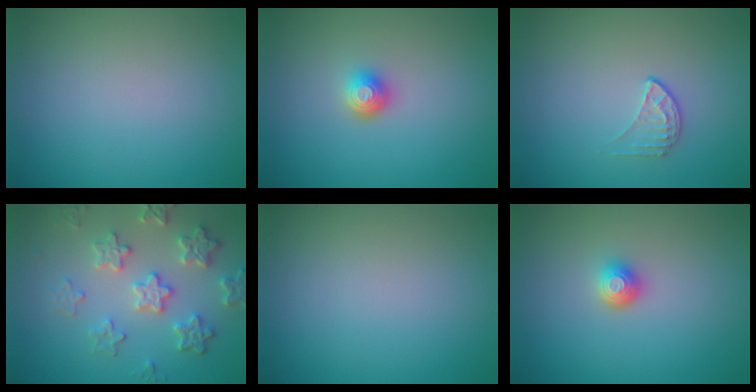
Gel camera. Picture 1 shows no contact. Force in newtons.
{"total": 1.8, "press": 1.3, "slide": 1.2}
{"total": 1.4, "press": 0.9, "slide": 1.1}
{"total": 4.8, "press": 4.0, "slide": 2.6}
{"total": 0.0}
{"total": 1.5, "press": 1.3, "slide": 0.8}